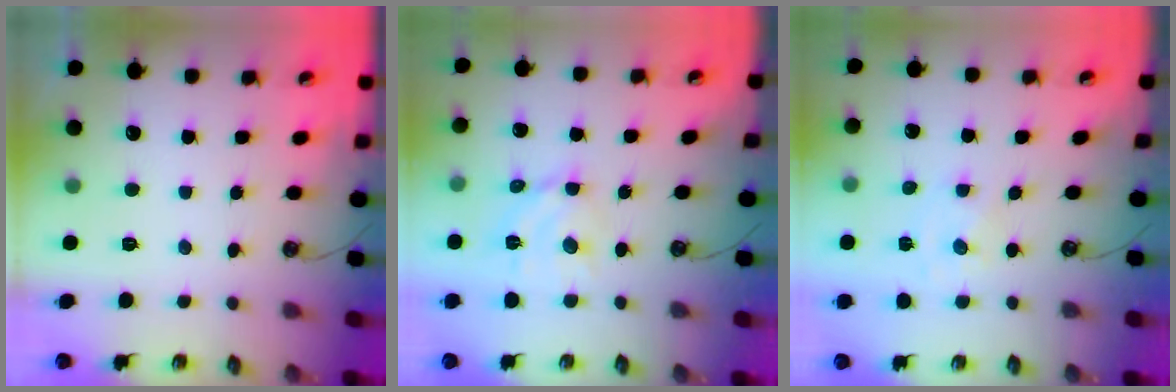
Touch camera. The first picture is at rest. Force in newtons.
{"total": 8.7, "press": 8.7, "slide": 0.6}
{"total": 0.0}